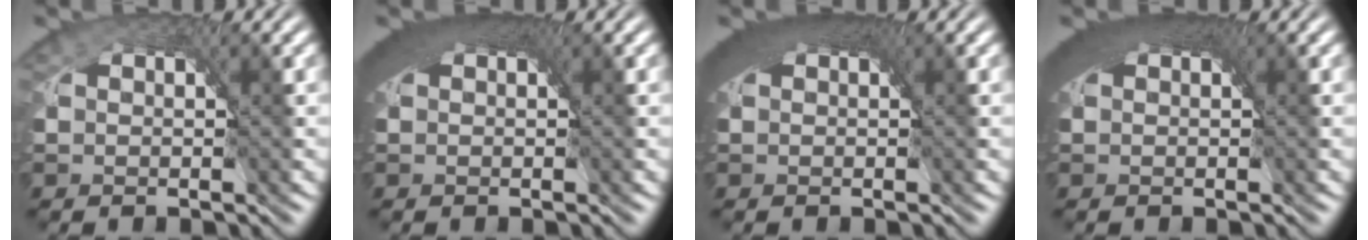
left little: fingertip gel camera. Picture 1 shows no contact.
{"total": 5.7, "force": [1.9, 3.3, 4.2], "torque": [-0.082, -0.008, 0.030]}
{"total": 6.4, "force": [2.1, 3.7, 4.8], "torque": [-0.089, -0.008, 0.030]}
{"total": 6.4, "force": [2.0, 3.7, 4.8], "torque": [-0.087, -0.007, 0.029]}